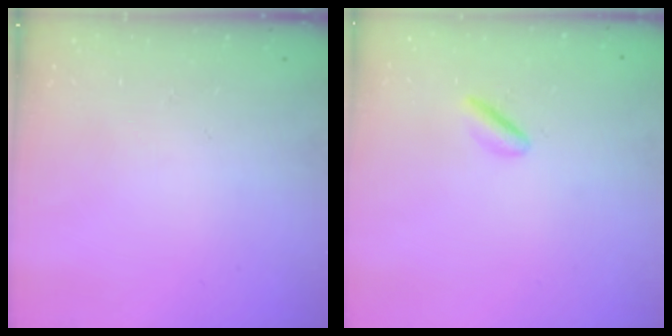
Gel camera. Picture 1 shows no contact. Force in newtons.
{"total": 2.9, "press": 2.8, "slide": 1.1}